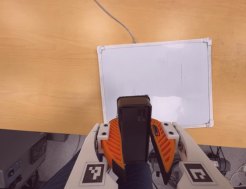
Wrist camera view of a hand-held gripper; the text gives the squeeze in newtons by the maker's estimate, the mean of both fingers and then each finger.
{"total": 10.0, "left": 10.1, "right": 9.9}